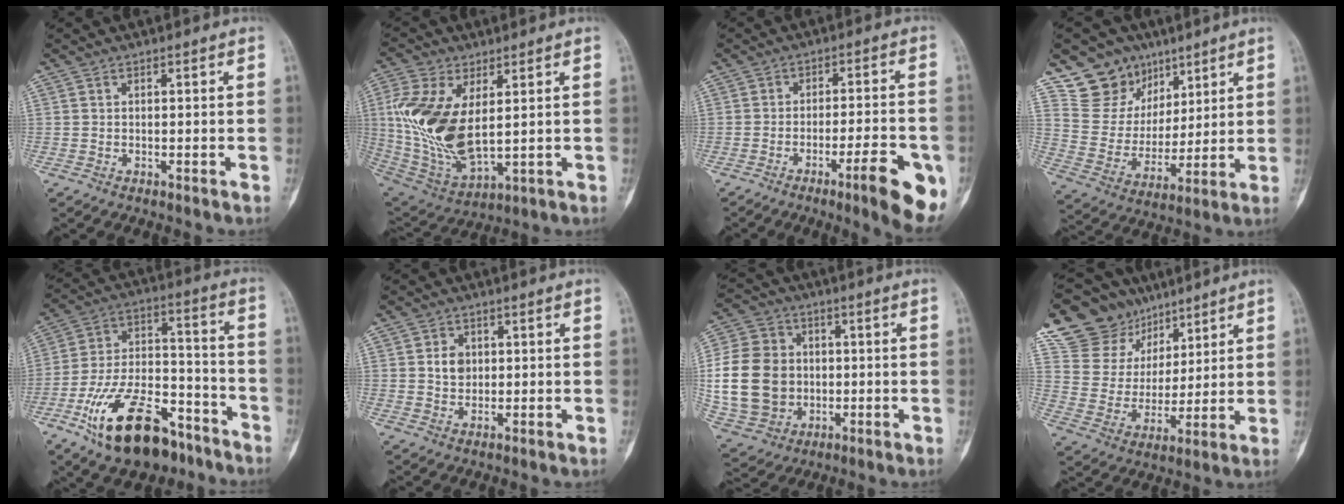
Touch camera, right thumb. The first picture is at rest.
{"total": 17.3, "force": [2.8, 9.2, 14.4], "torque": [-0.298, -0.018, 0.069]}
{"total": 11.5, "force": [-5.2, 2.2, 10.0], "torque": [-0.126, 0.013, -0.069]}
{"total": 14.2, "force": [9.4, 10.4, 2.1], "torque": [0.005, -0.049, 0.188]}
{"total": 21.4, "force": [-12.5, 10.8, 13.7], "torque": [-0.241, 0.083, -0.211]}
{"total": 3.8, "force": [0.7, 3.1, 2.2], "torque": [-0.020, 0.000, 0.012]}
{"total": 19.0, "force": [-0.4, 15.7, 10.7], "torque": [-0.202, 0.015, 0.008]}
{"total": 18.0, "force": [12.0, 12.9, 3.7], "torque": [-0.028, -0.023, 0.231]}